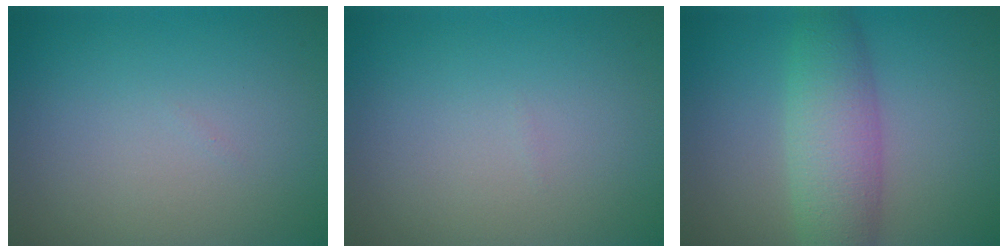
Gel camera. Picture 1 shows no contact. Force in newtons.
{"total": 0.0}
{"total": 5.3, "press": 5.3, "slide": 0.0}